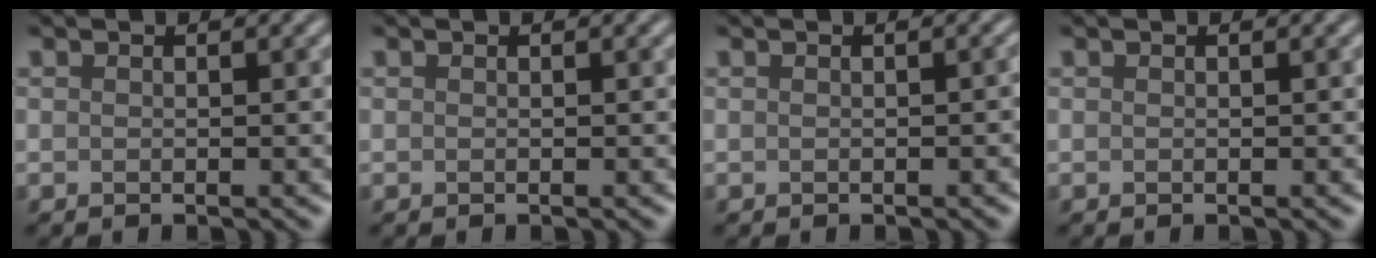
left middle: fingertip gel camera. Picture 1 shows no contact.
{"total": 0.0}
{"total": 0.5, "force": [-0.3, 0.1, 0.4], "torque": [-0.006, 0.001, -0.001]}
{"total": 0.0}